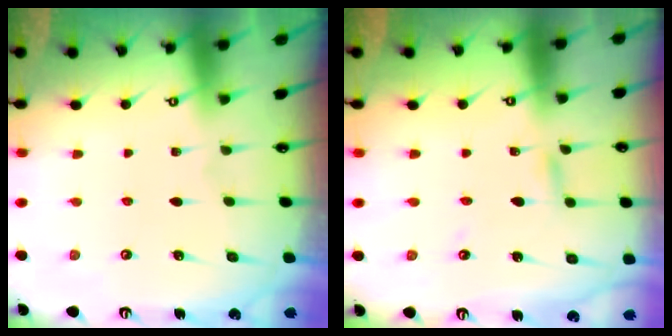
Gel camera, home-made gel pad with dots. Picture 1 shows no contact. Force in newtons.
{"total": 2.7, "press": 2.7, "slide": 0.1}